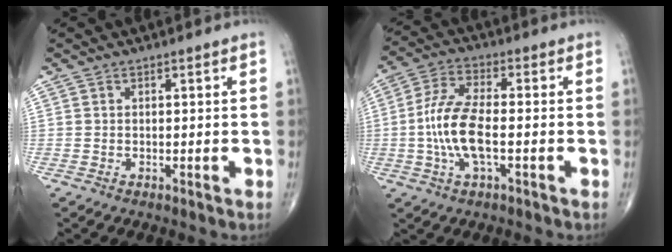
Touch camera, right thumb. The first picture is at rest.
{"total": 10.7, "force": [-1.7, 3.9, 9.8], "torque": [-0.213, 0.017, -0.037]}